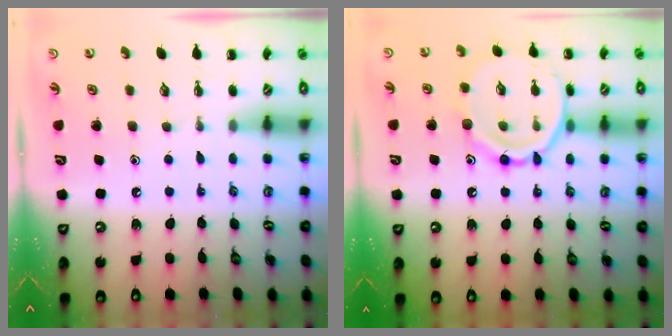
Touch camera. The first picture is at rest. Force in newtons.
{"total": 13.5, "press": 13.4, "slide": 0.7}